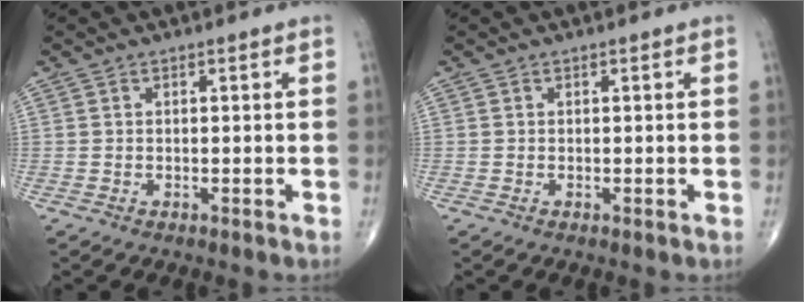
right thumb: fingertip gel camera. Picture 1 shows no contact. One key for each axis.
{"total": 0.0}